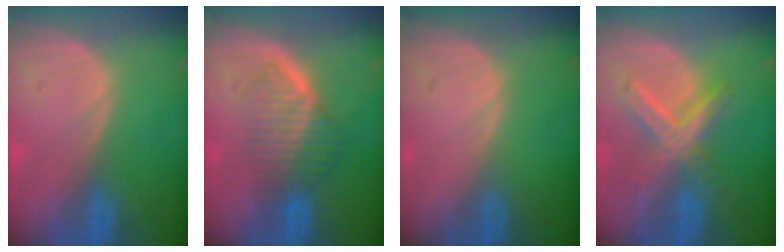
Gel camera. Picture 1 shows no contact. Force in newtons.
{"total": 6.7, "press": 6.1, "slide": 2.8}
{"total": 0.0}
{"total": 7.2, "press": 6.4, "slide": 3.4}